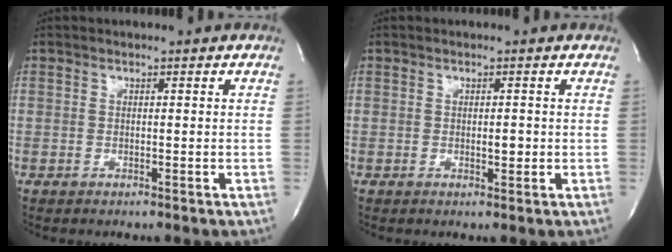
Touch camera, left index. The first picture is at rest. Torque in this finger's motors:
{"motor_torque": [0.18, 0.08, 0.00, 0.03]}